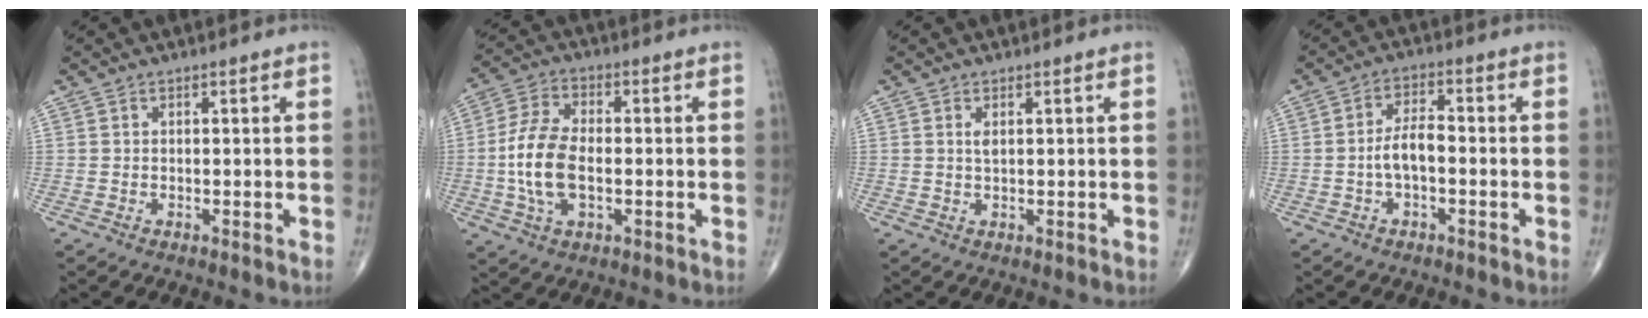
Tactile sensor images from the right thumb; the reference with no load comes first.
{"total": 11.4, "force": [-1.3, 6.1, 9.6], "torque": [-0.199, 0.011, -0.026]}
{"total": 1.1, "force": [0.4, 0.4, 0.9], "torque": [-0.016, -0.001, 0.008]}
{"total": 5.1, "force": [-1.2, 2.3, 4.3], "torque": [-0.079, 0.021, -0.026]}